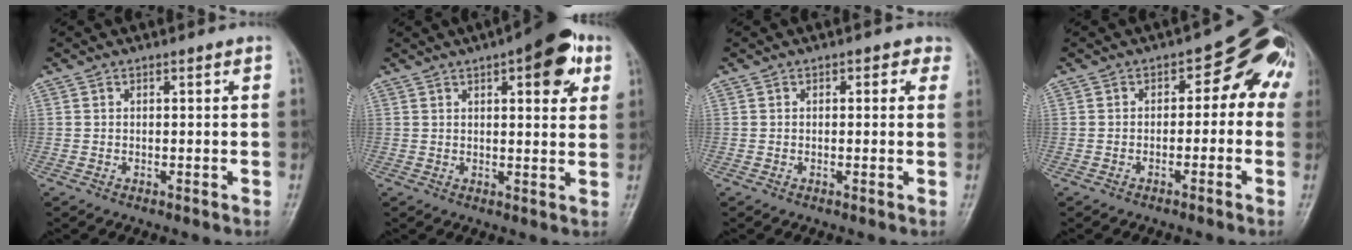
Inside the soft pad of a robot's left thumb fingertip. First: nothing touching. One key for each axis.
{"total": 11.2, "fx": 5.1, "fy": 4.2, "fz": 9.1, "tx": -0.089, "ty": -0.007, "tz": 0.058}
{"total": 2.3, "fx": 1.0, "fy": 1.5, "fz": 1.3, "tx": 0.013, "ty": 0.002, "tz": 0.001}
{"total": 8.1, "fx": 0.0, "fy": 5.4, "fz": 6.1, "tx": -0.030, "ty": 0.037, "tz": -0.013}